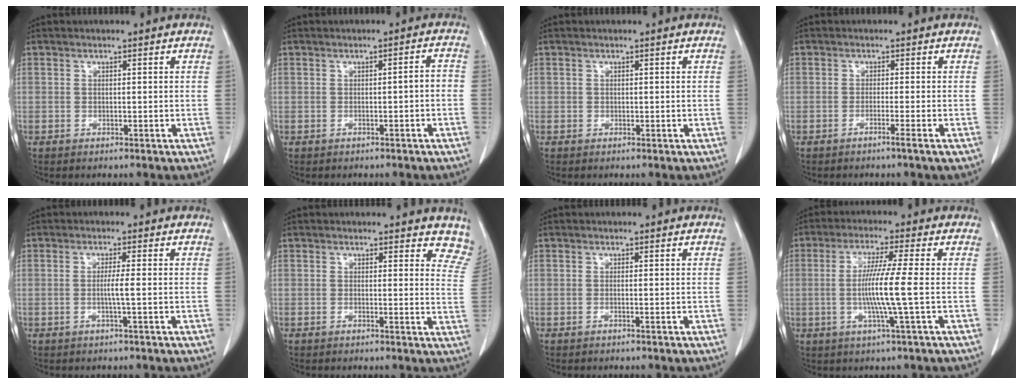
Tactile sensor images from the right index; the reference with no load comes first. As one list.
[{"total": 1.8, "force": [-0.6, 0.1, 1.7], "torque": [-0.018, 0.007, -0.010]}, {"total": 0.0}, {"total": 2.7, "force": [-1.8, -0.8, 1.9], "torque": [-0.024, -0.001, -0.026]}, {"total": 2.2, "force": [-0.4, -0.6, 2.1], "torque": [-0.038, -0.001, -0.012]}, {"total": 6.2, "force": [5.5, 2.1, 1.9], "torque": [0.009, -0.012, 0.030]}, {"total": 0.0}, {"total": 7.8, "force": [-0.8, -1.5, 7.7], "torque": [-0.148, -0.007, -0.018]}]